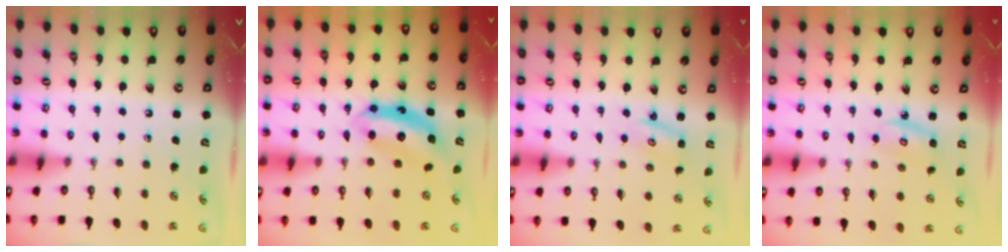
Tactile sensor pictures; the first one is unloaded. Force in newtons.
{"total": 7.3, "press": 7.3, "slide": 0.2}
{"total": 2.1, "press": 2.1, "slide": 0.2}
{"total": 3.9, "press": 3.9, "slide": 0.3}